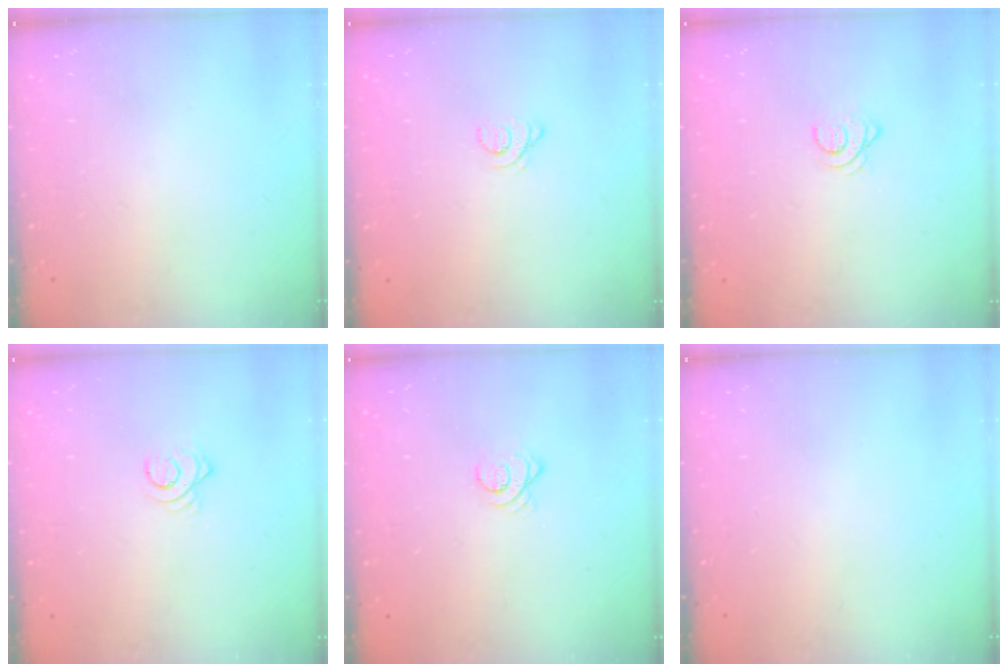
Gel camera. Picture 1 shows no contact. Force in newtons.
{"total": 1.5, "press": 1.4, "slide": 0.2}
{"total": 2.9, "press": 2.9, "slide": 0.4}
{"total": 3.2, "press": 3.2, "slide": 0.3}
{"total": 3.4, "press": 3.3, "slide": 0.5}
{"total": 0.0}